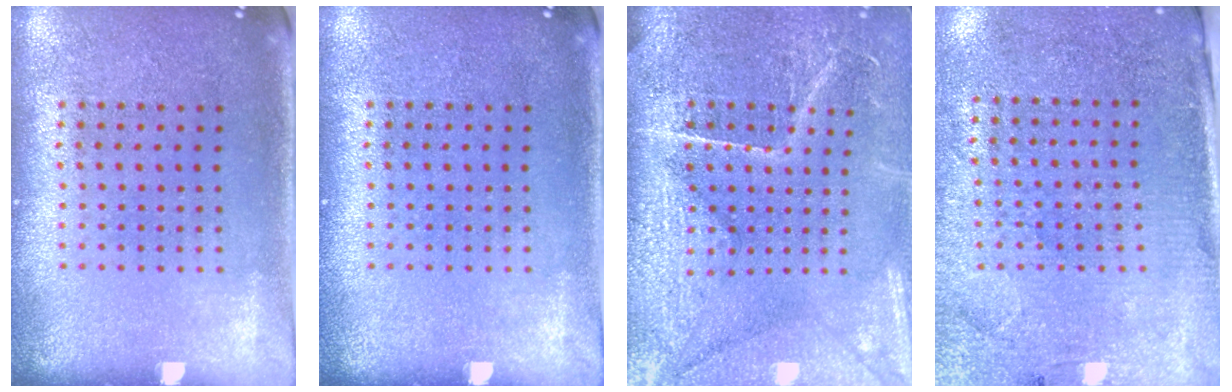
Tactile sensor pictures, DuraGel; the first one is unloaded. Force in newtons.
{"total": 0.0}
{"total": 4.4, "press": 4.0, "slide": 1.9}
{"total": 2.8, "press": 2.6, "slide": 1.1}